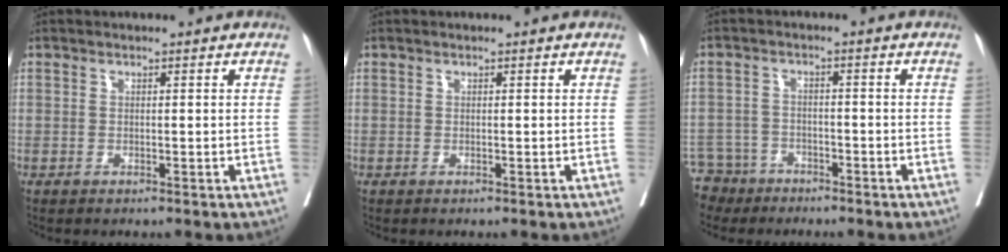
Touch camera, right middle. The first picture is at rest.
{"total": 0.0}
{"total": 5.9, "force": [-5.1, 3.0, -0.4], "torque": [0.004, -0.006, -0.094]}